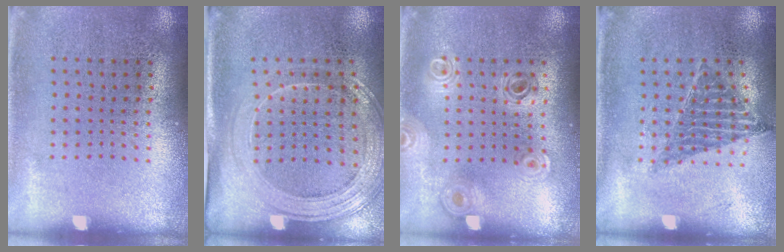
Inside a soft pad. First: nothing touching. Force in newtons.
{"total": 1.9, "press": 1.7, "slide": 0.8}
{"total": 0.9, "press": 0.9, "slide": 0.1}
{"total": 0.9, "press": 0.9, "slide": 0.0}